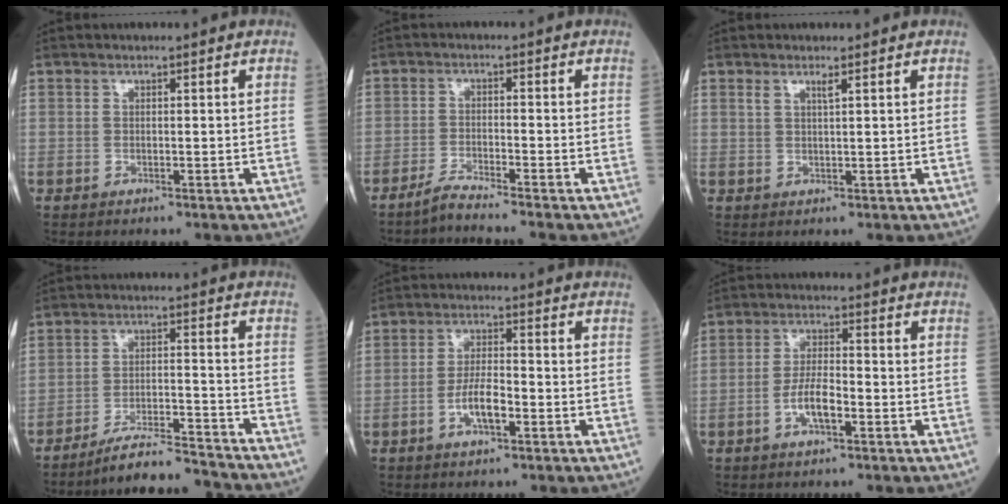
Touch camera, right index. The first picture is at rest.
{"total": 3.2, "force": [-3.0, -1.0, 0.7], "torque": [-0.021, -0.013, -0.063]}
{"total": 1.4, "force": [0.9, -0.1, 1.1], "torque": [-0.025, 0.002, 0.017]}
{"total": 9.8, "force": [-9.5, -0.3, 2.7], "torque": [-0.039, 0.003, -0.164]}
{"total": 5.2, "force": [-2.1, 1.5, 4.6], "torque": [-0.091, 0.006, -0.040]}
{"total": 5.2, "force": [-2.1, 1.5, 4.5], "torque": [-0.091, 0.006, -0.040]}